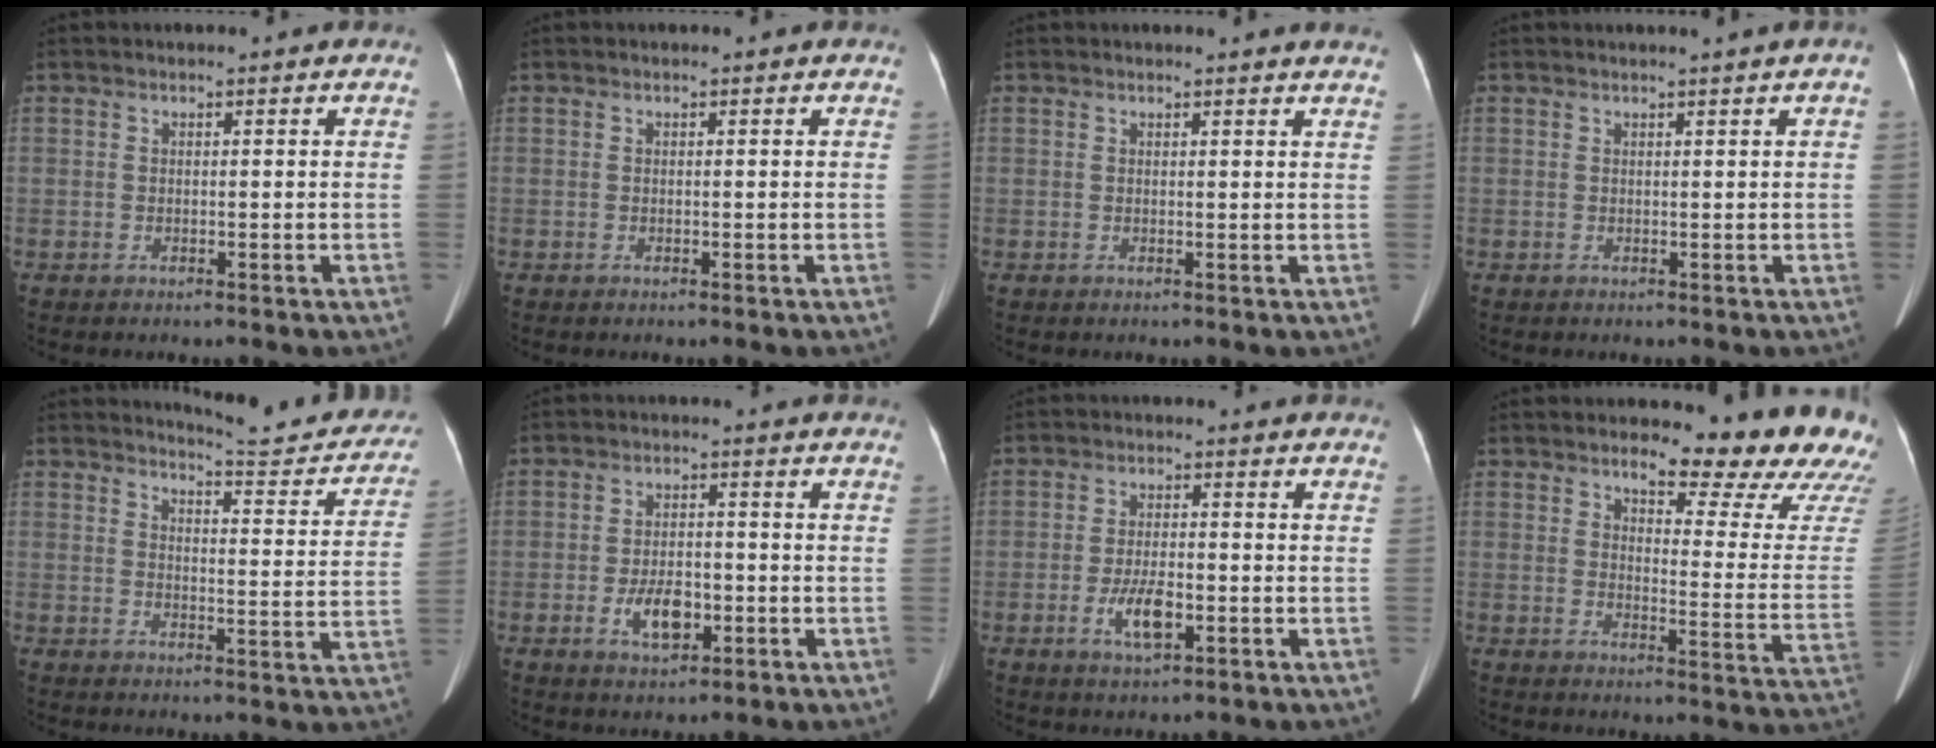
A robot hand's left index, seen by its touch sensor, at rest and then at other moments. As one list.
[{"total": 0.0}, {"total": 3.4, "force": [3.3, -0.2, 0.7], "torque": [-0.013, -0.009, 0.018]}, {"total": 0.5, "force": [0.3, 0.0, 0.4], "torque": [-0.008, 0.009, 0.007]}, {"total": 12.7, "force": [12.3, 1.3, 2.7], "torque": [-0.023, -0.051, 0.133]}, {"total": 5.7, "force": [-2.0, 2.9, 4.5], "torque": [-0.089, 0.001, -0.029]}, {"total": 5.3, "force": [-2.0, 1.8, 4.6], "torque": [-0.096, -0.003, -0.030]}, {"total": 17.4, "force": [14.8, 2.8, 8.7], "torque": [-0.096, -0.083, 0.159]}]